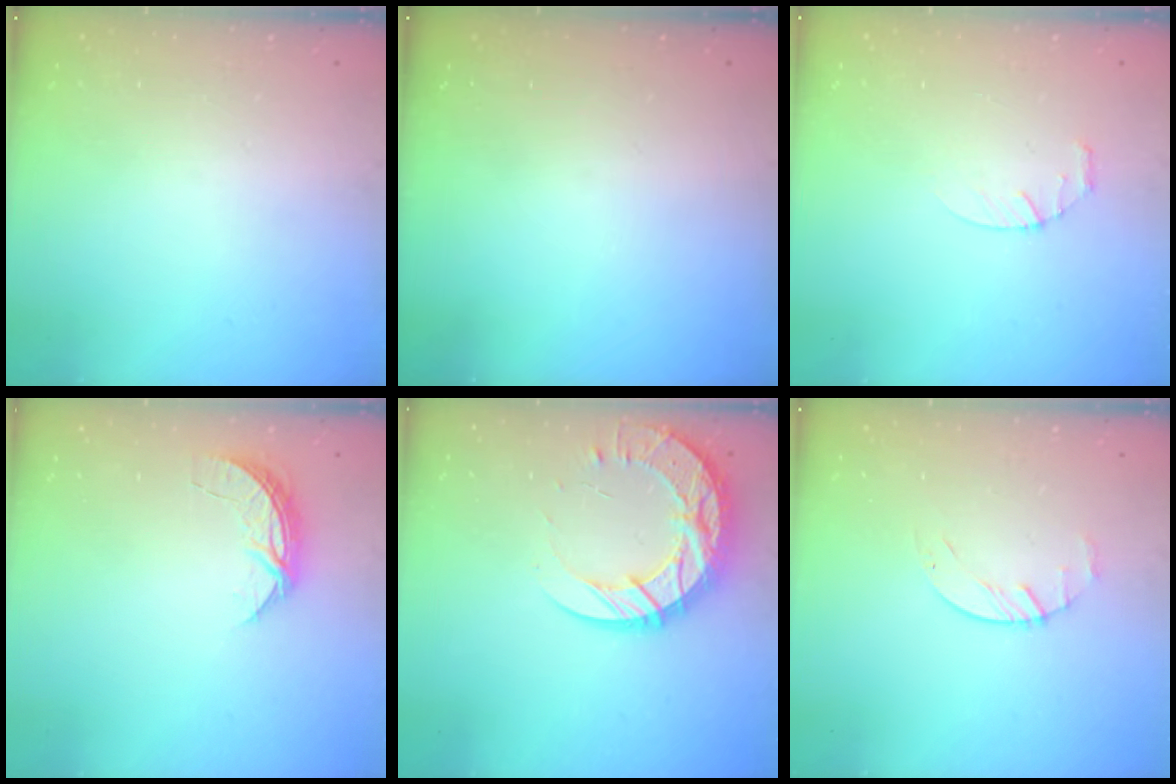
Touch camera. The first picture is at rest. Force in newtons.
{"total": 0.0}
{"total": 2.8, "press": 2.8, "slide": 0.4}
{"total": 5.6, "press": 5.6, "slide": 0.5}
{"total": 18.6, "press": 18.5, "slide": 1.6}
{"total": 2.2, "press": 2.2, "slide": 0.4}